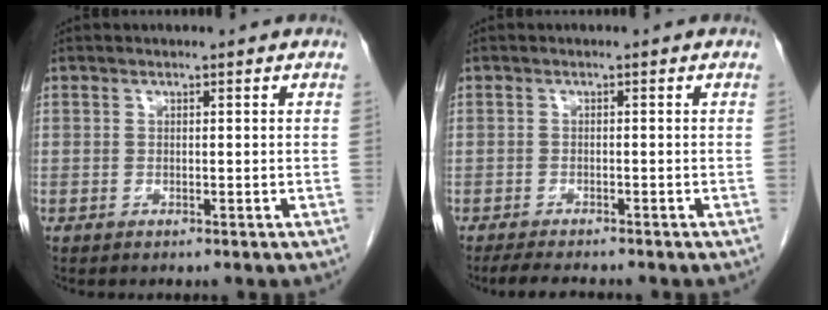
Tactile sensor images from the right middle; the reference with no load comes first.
{"total": 4.3, "force": [-3.9, 0.5, 1.8], "torque": [-0.034, -0.015, -0.062]}